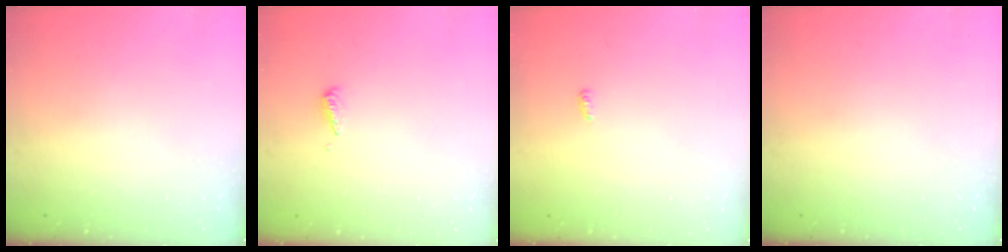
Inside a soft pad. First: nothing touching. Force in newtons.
{"total": 3.1, "press": 3.1, "slide": 0.2}
{"total": 2.6, "press": 2.6, "slide": 0.2}
{"total": 0.0}